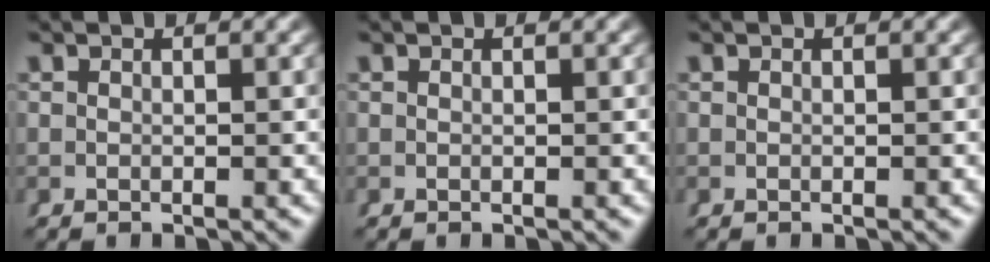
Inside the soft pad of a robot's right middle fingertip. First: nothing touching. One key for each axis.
{"total": 1.6, "fx": -0.3, "fy": -1.5, "fz": -0.4, "tx": 0.019, "ty": -0.010, "tz": 0.006}
{"total": 0.0}